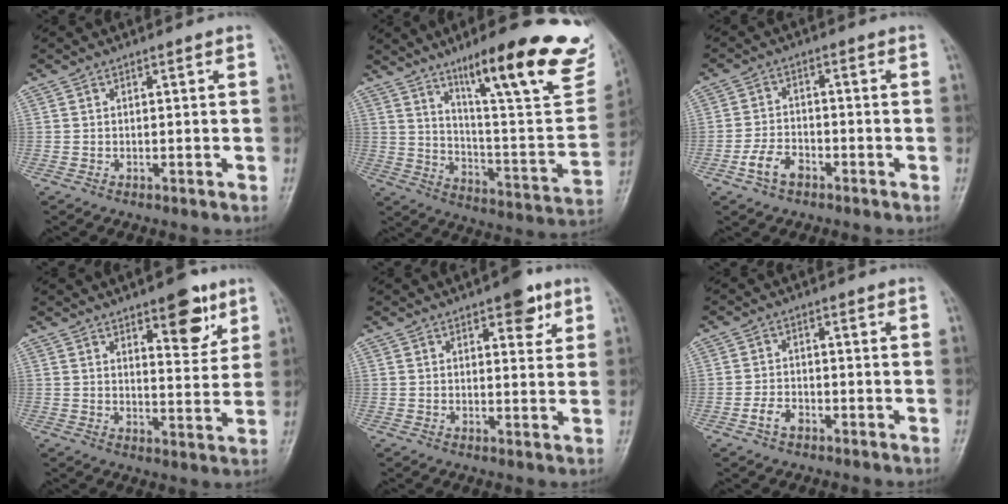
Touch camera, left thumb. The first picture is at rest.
{"total": 27.8, "force": [17.8, 5.4, 20.7], "torque": [-0.260, -0.076, 0.262]}
{"total": 5.1, "force": [-2.8, 3.1, 2.9], "torque": [-0.053, 0.019, -0.056]}
{"total": 9.6, "force": [5.5, 3.9, 6.8], "torque": [-0.065, -0.031, 0.076]}
{"total": 5.8, "force": [3.3, 2.6, 4.0], "torque": [-0.029, -0.013, 0.037]}
{"total": 3.0, "force": [-1.7, 1.8, 1.7], "torque": [-0.032, 0.012, -0.032]}